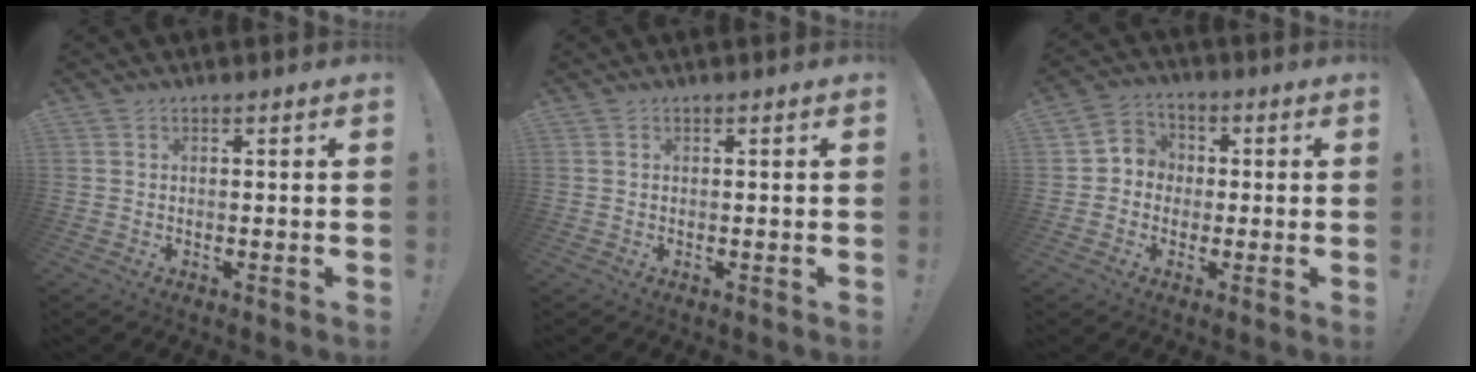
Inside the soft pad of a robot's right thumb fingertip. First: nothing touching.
{"total": 0.0}
{"total": 6.4, "force": [-1.3, 6.0, 1.6], "torque": [-0.018, 0.021, -0.019]}